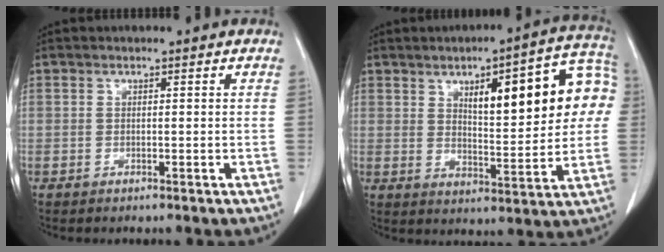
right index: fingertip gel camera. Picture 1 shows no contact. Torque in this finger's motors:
{"motor_torque": [1.32, 0.82, 0.38, 0.08]}